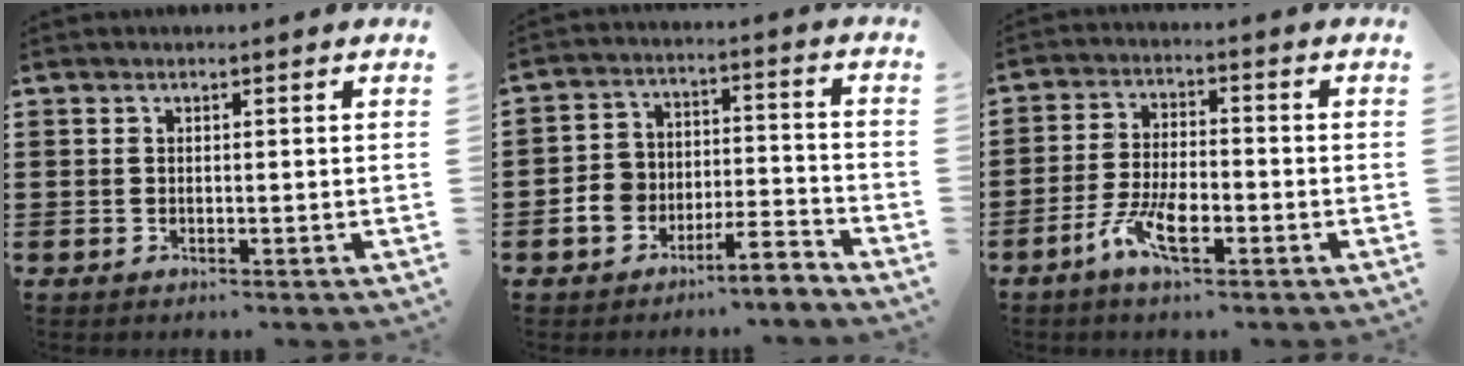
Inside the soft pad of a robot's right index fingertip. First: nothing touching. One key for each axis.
{"total": 5.4, "fx": -4.9, "fy": 1.8, "fz": 1.5, "tx": -0.029, "ty": 0.012, "tz": -0.097}
{"total": 6.7, "fx": -3.5, "fy": 2.3, "fz": 5.2, "tx": -0.116, "ty": -0.002, "tz": -0.068}